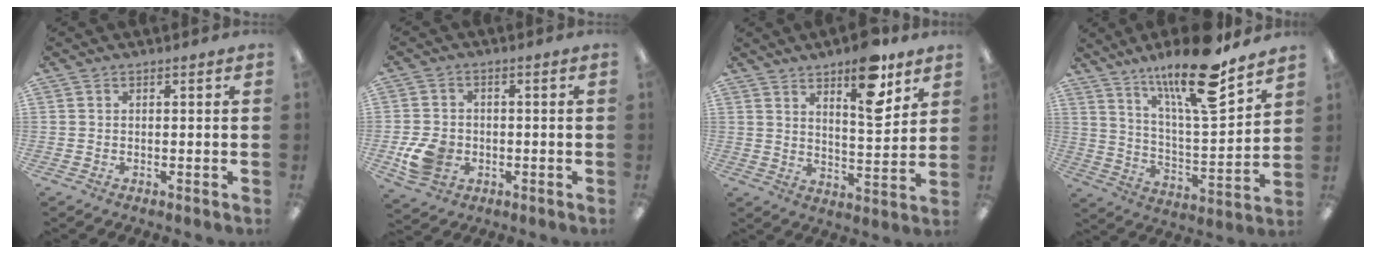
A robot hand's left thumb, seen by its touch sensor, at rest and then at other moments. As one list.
[{"total": 7.6, "force": [-2.1, 6.0, 4.0], "torque": [-0.074, 0.006, -0.036]}, {"total": 14.0, "force": [9.1, 5.2, 9.2], "torque": [-0.118, -0.050, 0.149]}, {"total": 19.4, "force": [13.9, 4.6, 12.8], "torque": [-0.215, -0.083, 0.224]}]